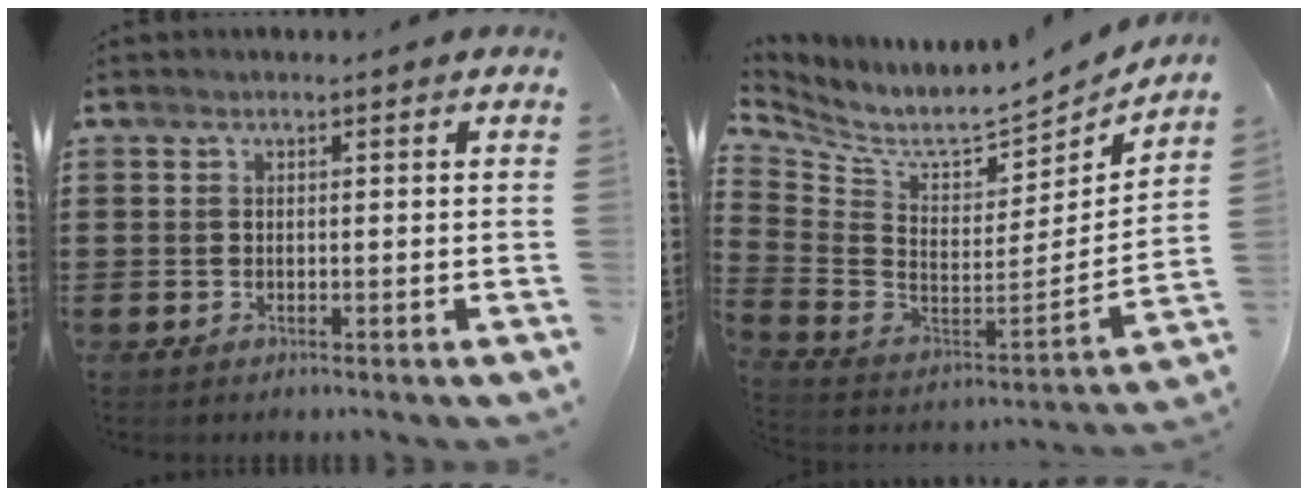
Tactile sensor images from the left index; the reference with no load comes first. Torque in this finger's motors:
{"motor_torque": [1.66, -0.48, 0.11, 0.01]}